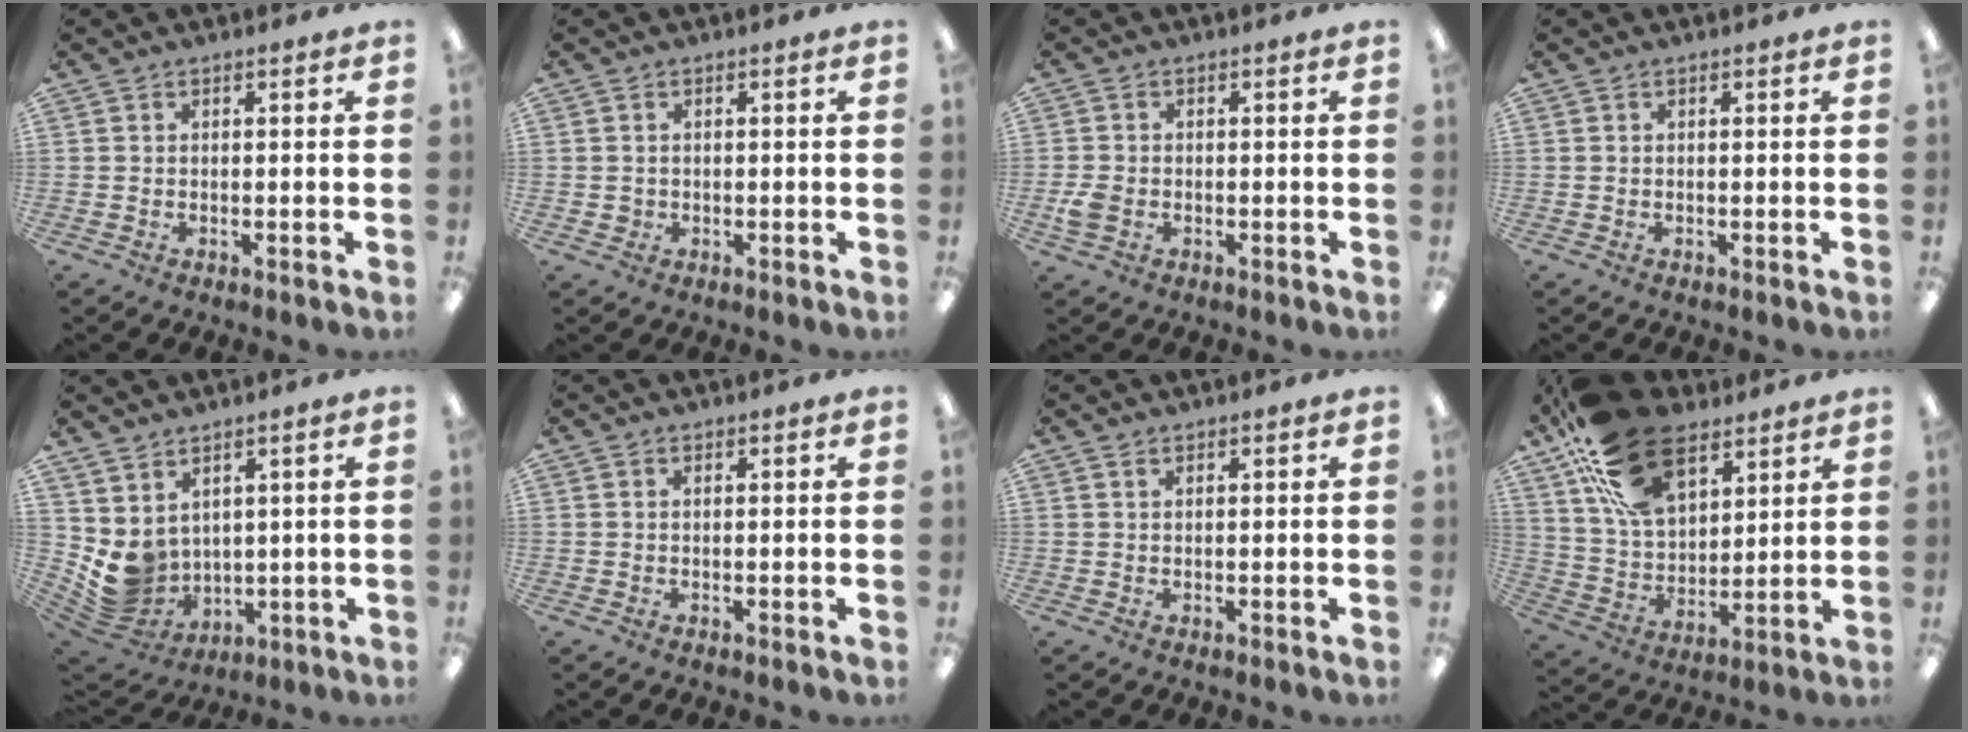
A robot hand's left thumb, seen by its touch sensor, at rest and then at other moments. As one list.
[{"total": 1.1, "force": [0.1, 1.1, 0.2], "torque": [-0.005, 0.005, -0.001]}, {"total": 3.6, "force": [-1.0, 2.6, 2.2], "torque": [-0.033, 0.003, -0.020]}, {"total": 0.0}, {"total": 7.3, "force": [3.6, 6.0, 2.0], "torque": [-0.074, -0.040, 0.080]}, {"total": 0.0}, {"total": 0.8, "force": [0.6, 0.3, 0.4], "torque": [-0.009, 0.002, 0.010]}, {"total": 21.6, "force": [12.6, 12.4, 12.5], "torque": [-0.242, -0.047, 0.234]}]